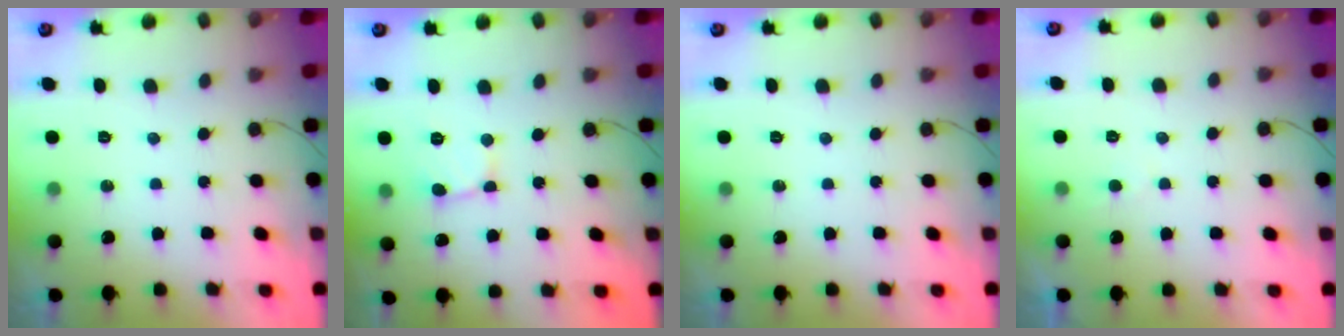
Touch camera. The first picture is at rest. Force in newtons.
{"total": 2.1, "press": 2.1, "slide": 0.2}
{"total": 0.0}
{"total": 2.0, "press": 2.0, "slide": 0.2}